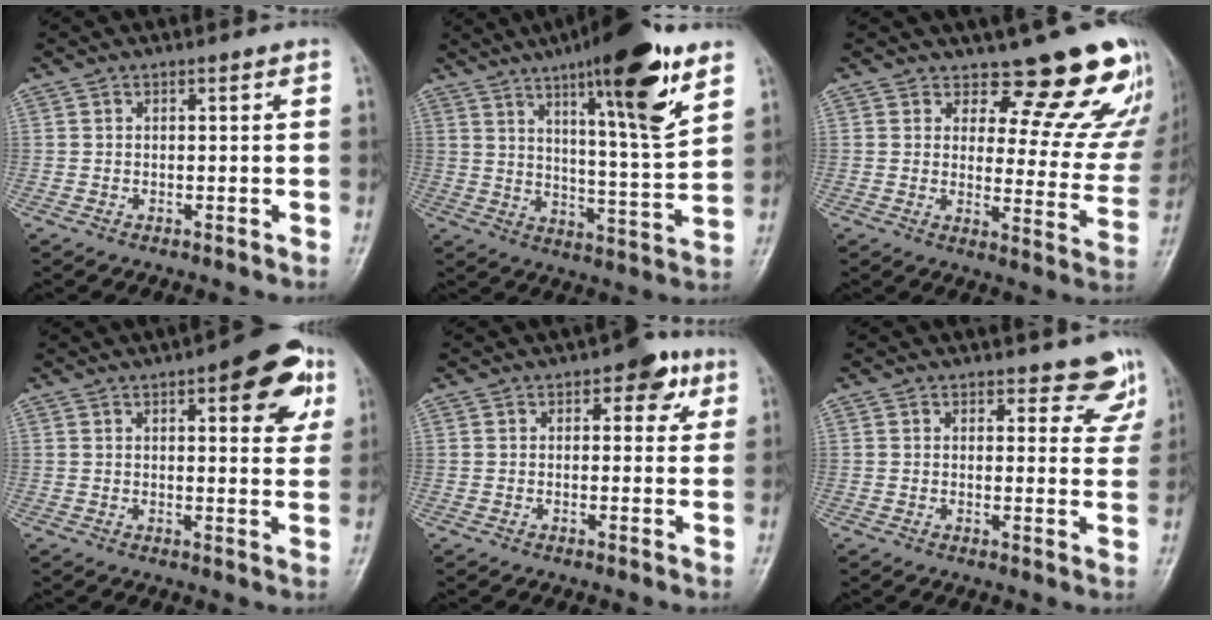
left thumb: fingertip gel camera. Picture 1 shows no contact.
{"total": 19.0, "force": [11.0, 3.3, 15.1], "torque": [-0.206, -0.056, 0.169]}
{"total": 15.0, "force": [13.0, 5.3, 5.5], "torque": [-0.009, -0.115, 0.145]}
{"total": 11.7, "force": [5.1, 4.3, 9.6], "torque": [-0.081, -0.010, 0.054]}
{"total": 5.4, "force": [2.3, 3.2, 3.7], "torque": [-0.011, -0.003, 0.019]}
{"total": 5.9, "force": [5.1, 2.6, 1.4], "torque": [0.023, -0.034, 0.045]}